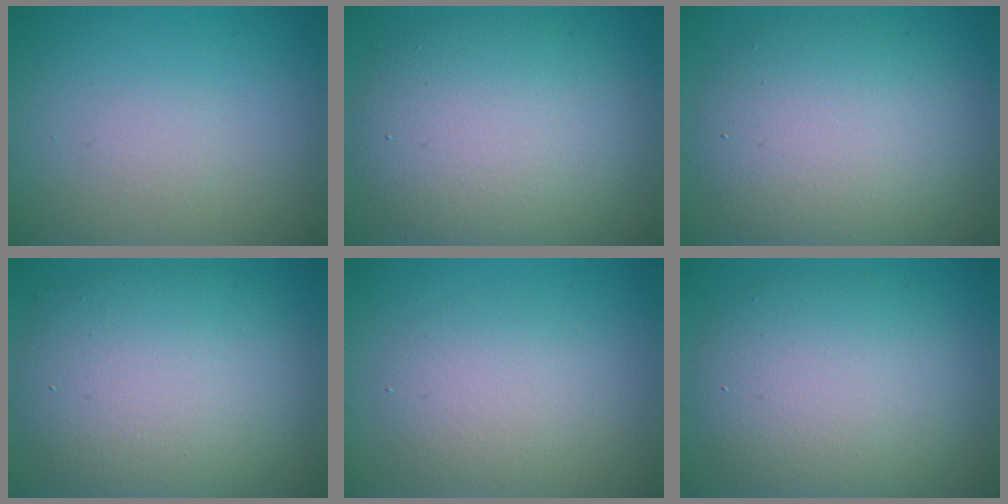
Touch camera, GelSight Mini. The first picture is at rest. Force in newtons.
{"total": 9.4, "press": 9.4, "slide": 0.4}
{"total": 7.9, "press": 7.9, "slide": 0.6}
{"total": 9.8, "press": 9.8, "slide": 0.6}
{"total": 3.3, "press": 3.3, "slide": 0.2}
{"total": 7.9, "press": 7.9, "slide": 0.4}